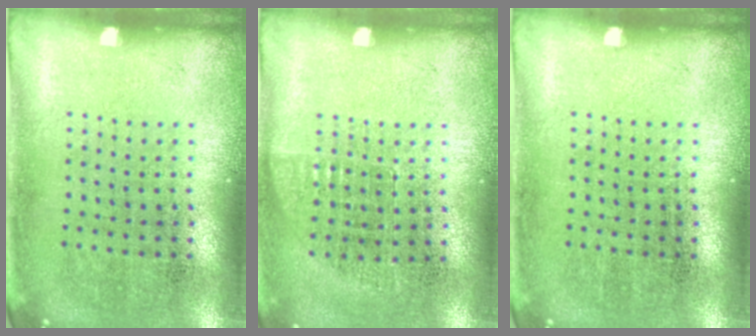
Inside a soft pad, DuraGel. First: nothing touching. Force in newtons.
{"total": 0.7, "press": 0.6, "slide": 0.1}
{"total": 0.0}